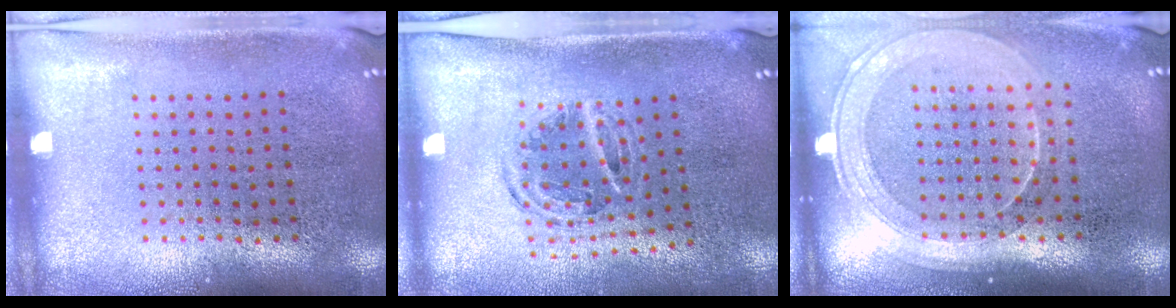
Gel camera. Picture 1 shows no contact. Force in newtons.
{"total": 0.9, "press": 0.9, "slide": 0.1}
{"total": 1.8, "press": 1.6, "slide": 0.8}